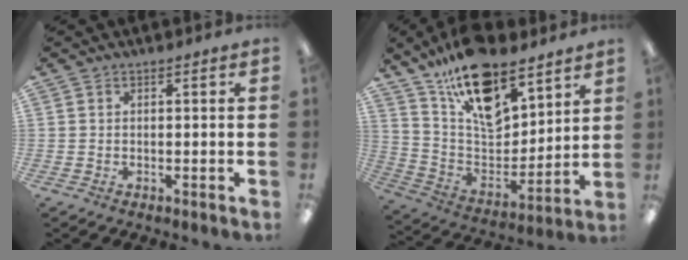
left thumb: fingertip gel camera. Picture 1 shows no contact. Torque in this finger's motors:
{"motor_torque": [1.12, 1.12, 1.37, -1.40, 0.22]}